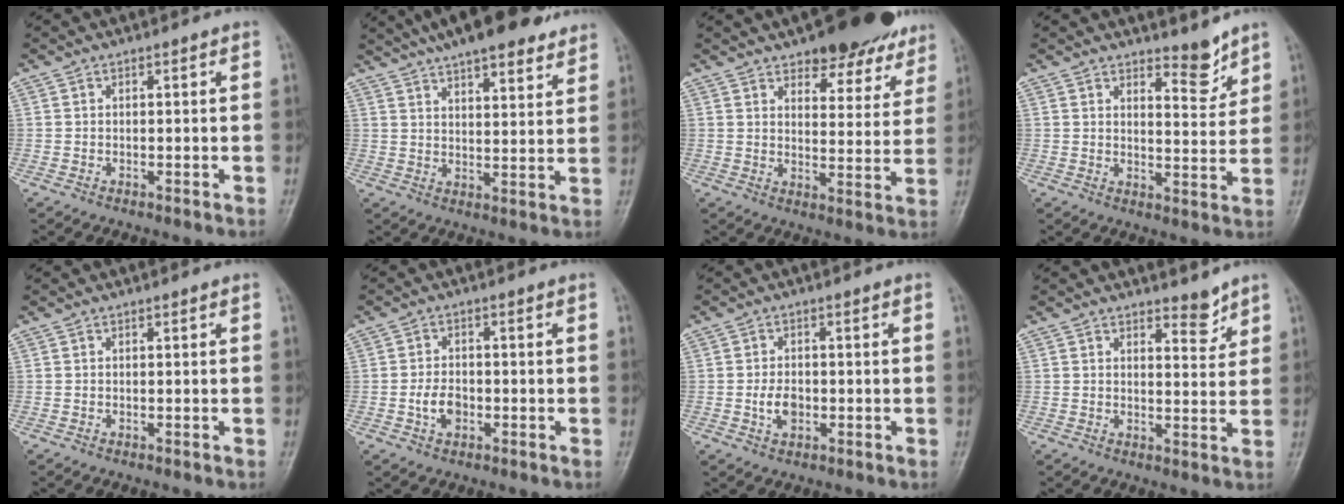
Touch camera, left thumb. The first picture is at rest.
{"total": 17.1, "force": [13.3, 4.8, 9.5], "torque": [-0.125, -0.026, 0.192]}
{"total": 14.8, "force": [11.5, 6.2, 6.9], "torque": [-0.029, -0.064, 0.141]}
{"total": 4.9, "force": [4.1, 1.4, 2.2], "torque": [-0.017, -0.042, 0.063]}
{"total": 0.0}
{"total": 4.1, "force": [-1.2, 2.8, 2.8], "torque": [-0.044, 0.010, -0.022]}
{"total": 3.9, "force": [-0.8, 2.6, 2.8], "torque": [-0.046, 0.003, -0.013]}
{"total": 3.5, "force": [2.9, 1.3, 1.5], "torque": [-0.006, -0.026, 0.044]}